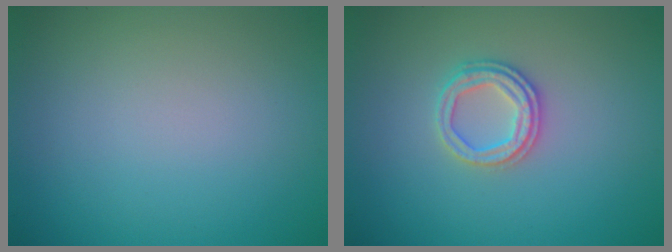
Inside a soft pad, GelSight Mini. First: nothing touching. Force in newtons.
{"total": 2.5, "press": 2.4, "slide": 0.6}